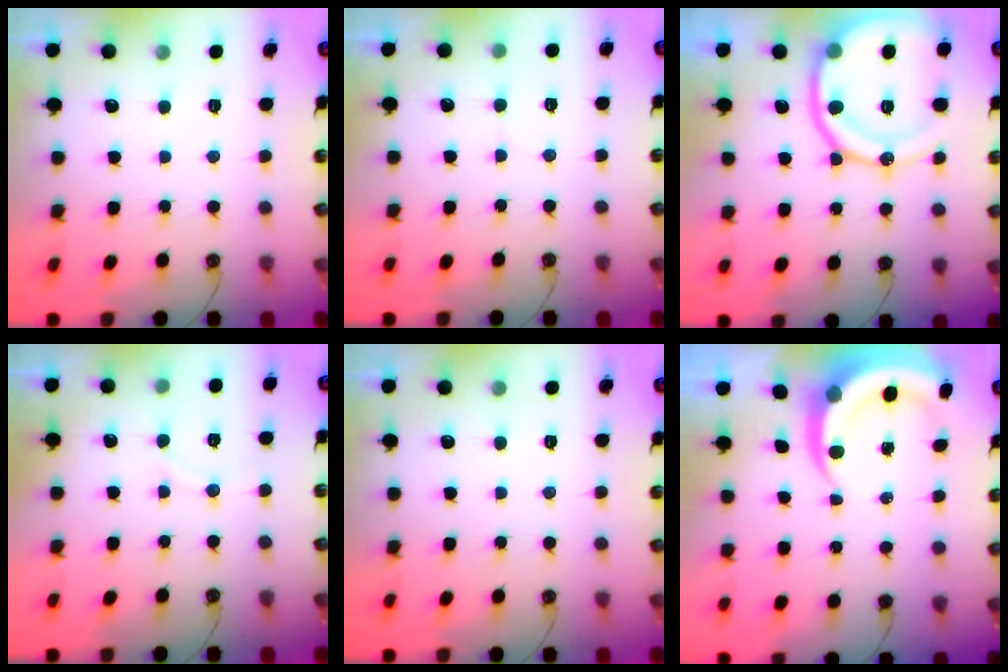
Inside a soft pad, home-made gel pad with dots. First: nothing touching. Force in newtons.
{"total": 3.0, "press": 2.9, "slide": 0.3}
{"total": 19.1, "press": 19.0, "slide": 2.2}
{"total": 4.3, "press": 4.3, "slide": 0.4}
{"total": 0.0}
{"total": 6.3, "press": 6.3, "slide": 0.8}